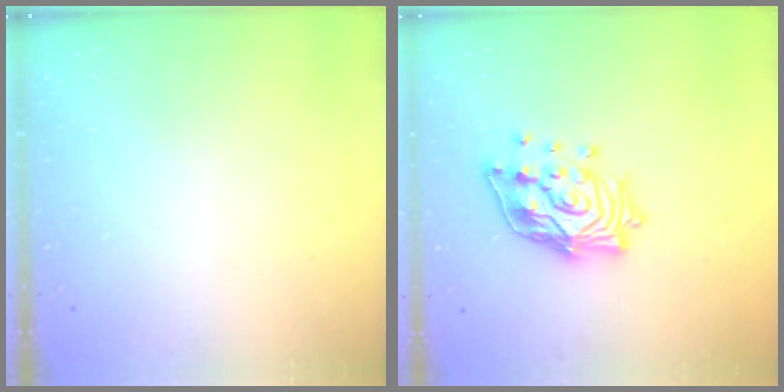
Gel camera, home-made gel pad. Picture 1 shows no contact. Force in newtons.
{"total": 14.6, "press": 14.5, "slide": 1.8}